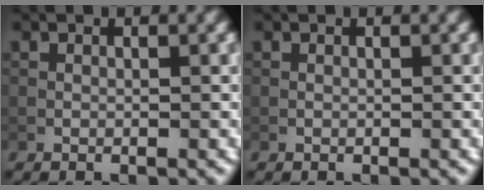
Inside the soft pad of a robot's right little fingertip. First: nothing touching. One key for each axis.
{"total": 0.0}